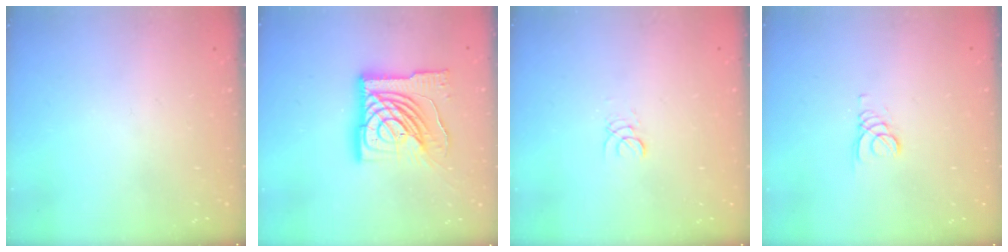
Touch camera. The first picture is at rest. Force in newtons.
{"total": 23.1, "press": 22.9, "slide": 2.5}
{"total": 1.6, "press": 1.6, "slide": 0.3}
{"total": 1.2, "press": 1.2, "slide": 0.1}